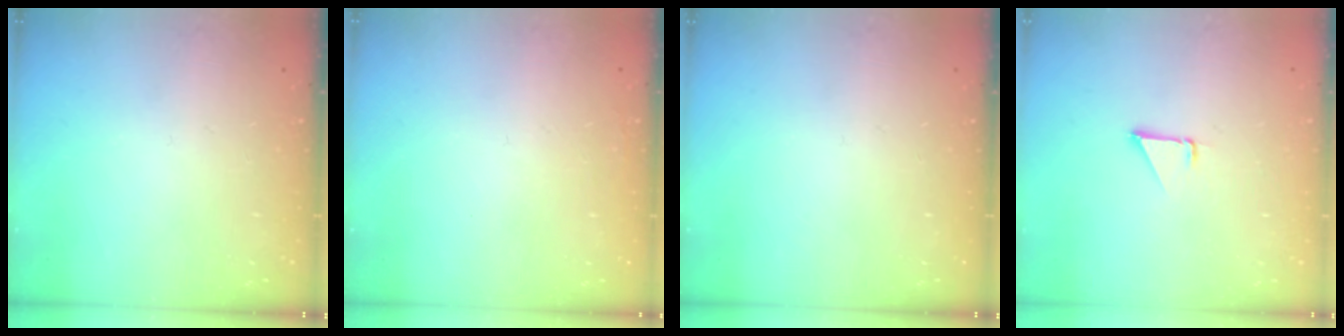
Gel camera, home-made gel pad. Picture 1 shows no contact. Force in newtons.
{"total": 1.6, "press": 1.6, "slide": 0.1}
{"total": 0.0}
{"total": 1.3, "press": 1.3, "slide": 0.1}